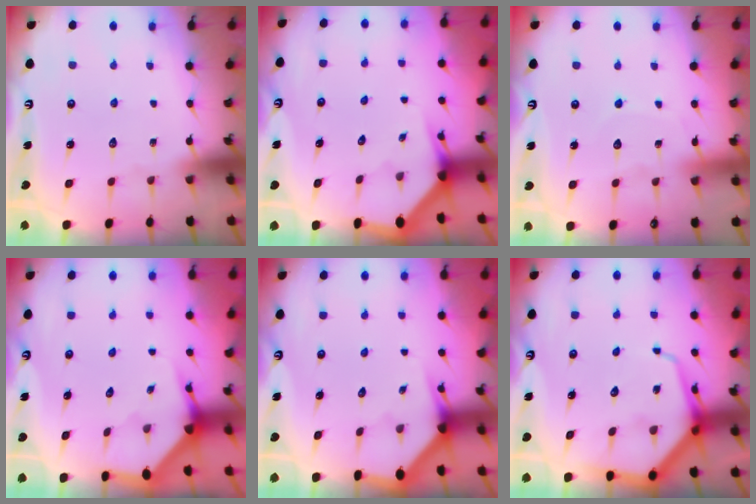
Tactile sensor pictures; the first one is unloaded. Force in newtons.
{"total": 2.7, "press": 2.7, "slide": 0.0}
{"total": 5.7, "press": 5.6, "slide": 0.8}
{"total": 3.6, "press": 3.6, "slide": 0.1}
{"total": 3.1, "press": 3.1, "slide": 0.1}
{"total": 9.5, "press": 9.5, "slide": 1.0}